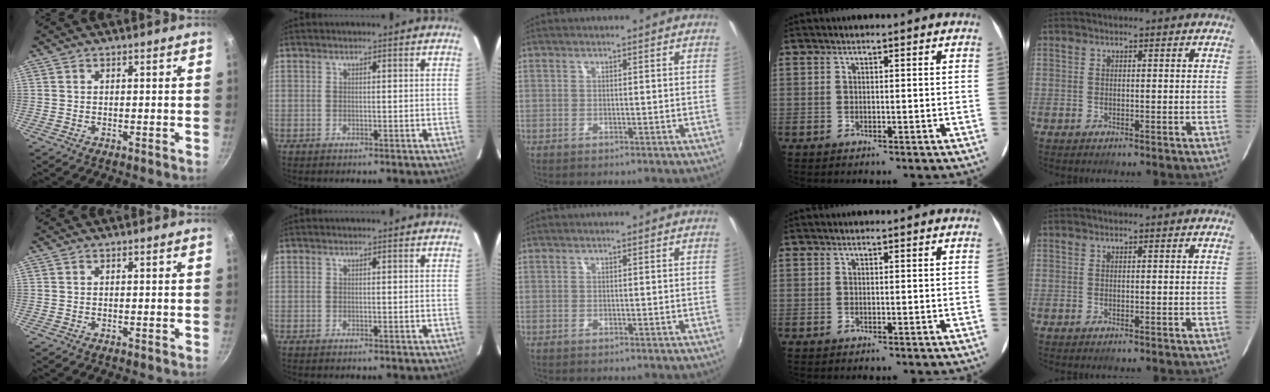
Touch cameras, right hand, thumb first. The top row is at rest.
{}